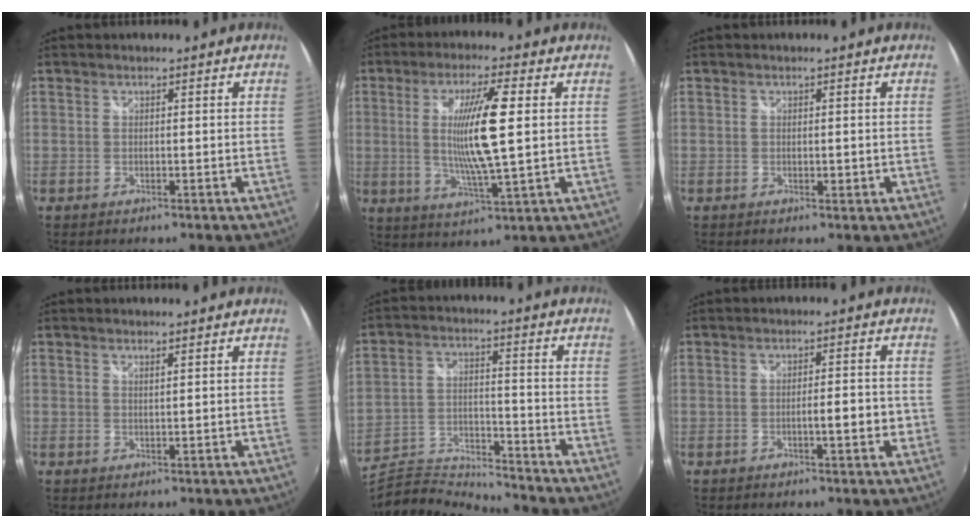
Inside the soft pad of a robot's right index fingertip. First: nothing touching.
{"total": 11.3, "force": [1.3, 0.5, 11.2], "torque": [-0.206, -0.010, 0.026]}
{"total": 0.8, "force": [-0.1, 0.5, 0.7], "torque": [-0.011, -0.002, -0.001]}
{"total": 0.6, "force": [0.5, 0.0, 0.4], "torque": [-0.004, 0.000, 0.009]}
{"total": 13.6, "force": [-13.0, 2.1, 3.4], "torque": [-0.088, -0.010, -0.233]}
{"total": 3.6, "force": [-1.1, 0.6, 3.4], "torque": [-0.055, 0.001, -0.015]}